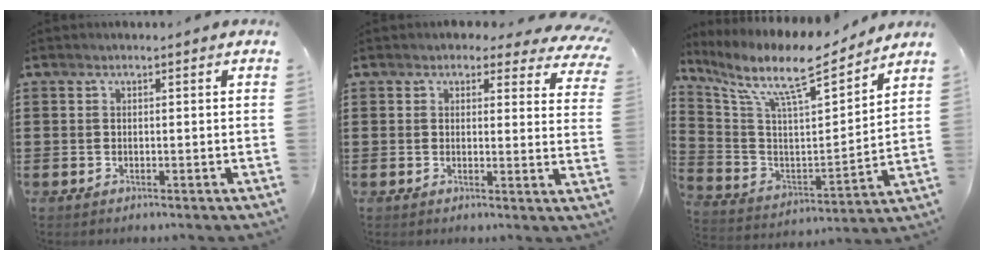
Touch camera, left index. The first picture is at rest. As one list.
[{"total": 2.9, "force": [2.4, 1.0, 1.1], "torque": [-0.018, -0.008, 0.041]}, {"total": 11.8, "force": [9.1, 2.2, 7.2], "torque": [-0.167, -0.056, 0.150]}]